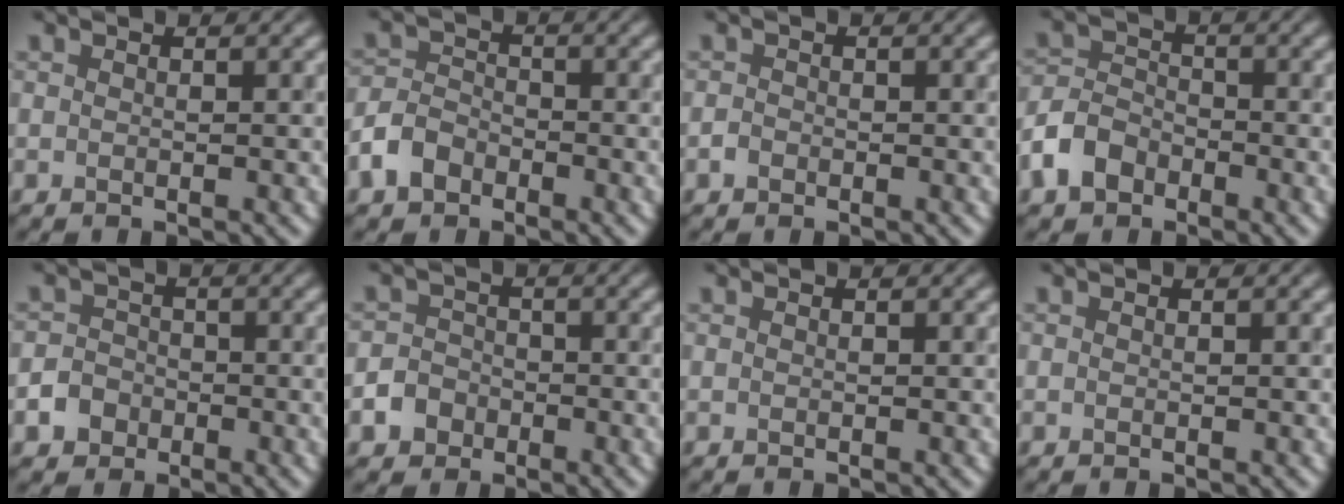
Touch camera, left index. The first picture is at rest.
{"total": 3.3, "force": [-2.1, 2.3, 1.4], "torque": [-0.027, 0.003, -0.050]}
{"total": 0.9, "force": [-0.5, 0.7, 0.3], "torque": [-0.005, -0.001, -0.011]}
{"total": 4.0, "force": [-2.4, 2.7, 1.7], "torque": [-0.038, 0.003, -0.056]}
{"total": 3.0, "force": [-1.5, 2.5, 0.8], "torque": [0.002, -0.003, -0.031]}
{"total": 3.2, "force": [-1.7, 2.6, 0.8], "torque": [0.001, -0.004, -0.036]}
{"total": 0.0}
{"total": 0.0}